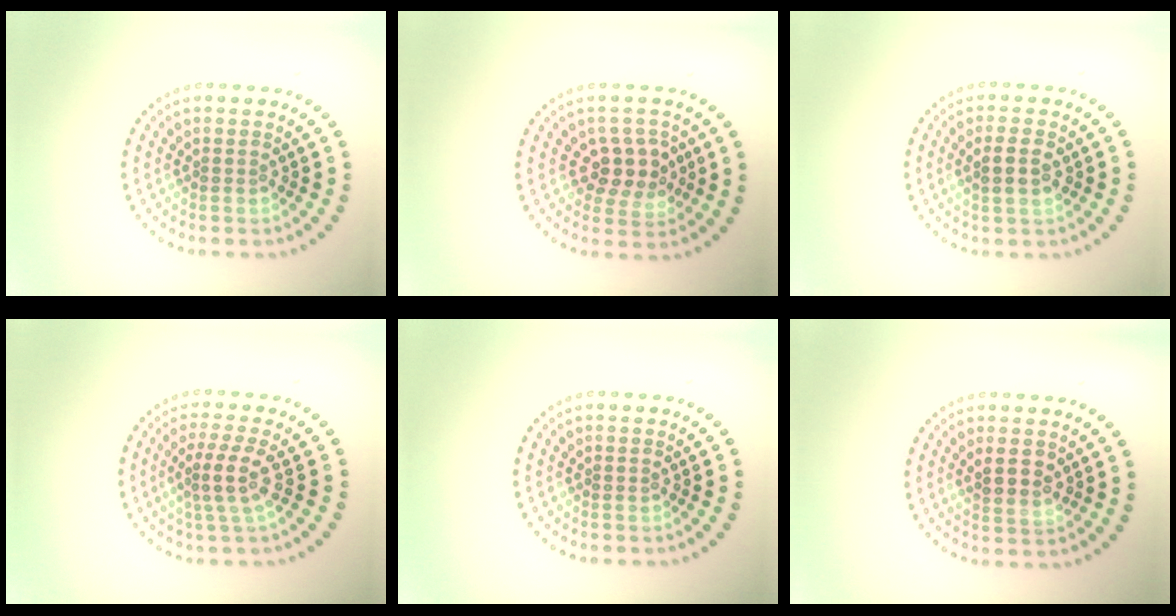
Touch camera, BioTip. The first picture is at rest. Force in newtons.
{"total": 3.3, "press": 3.2, "slide": 1.1}
{"total": 1.9, "press": 1.8, "slide": 0.2}
{"total": 3.0, "press": 2.3, "slide": 2.0}
{"total": 0.0}
{"total": 1.6, "press": 1.5, "slide": 0.5}